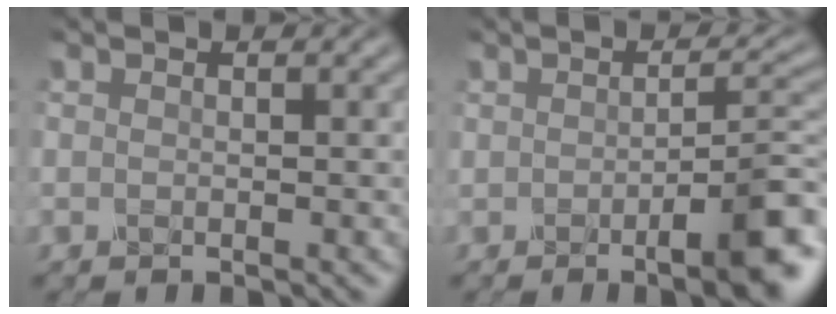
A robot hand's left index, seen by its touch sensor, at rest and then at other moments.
{"total": 6.2, "force": [-1.7, 1.4, 5.8], "torque": [-0.077, -0.005, -0.019]}